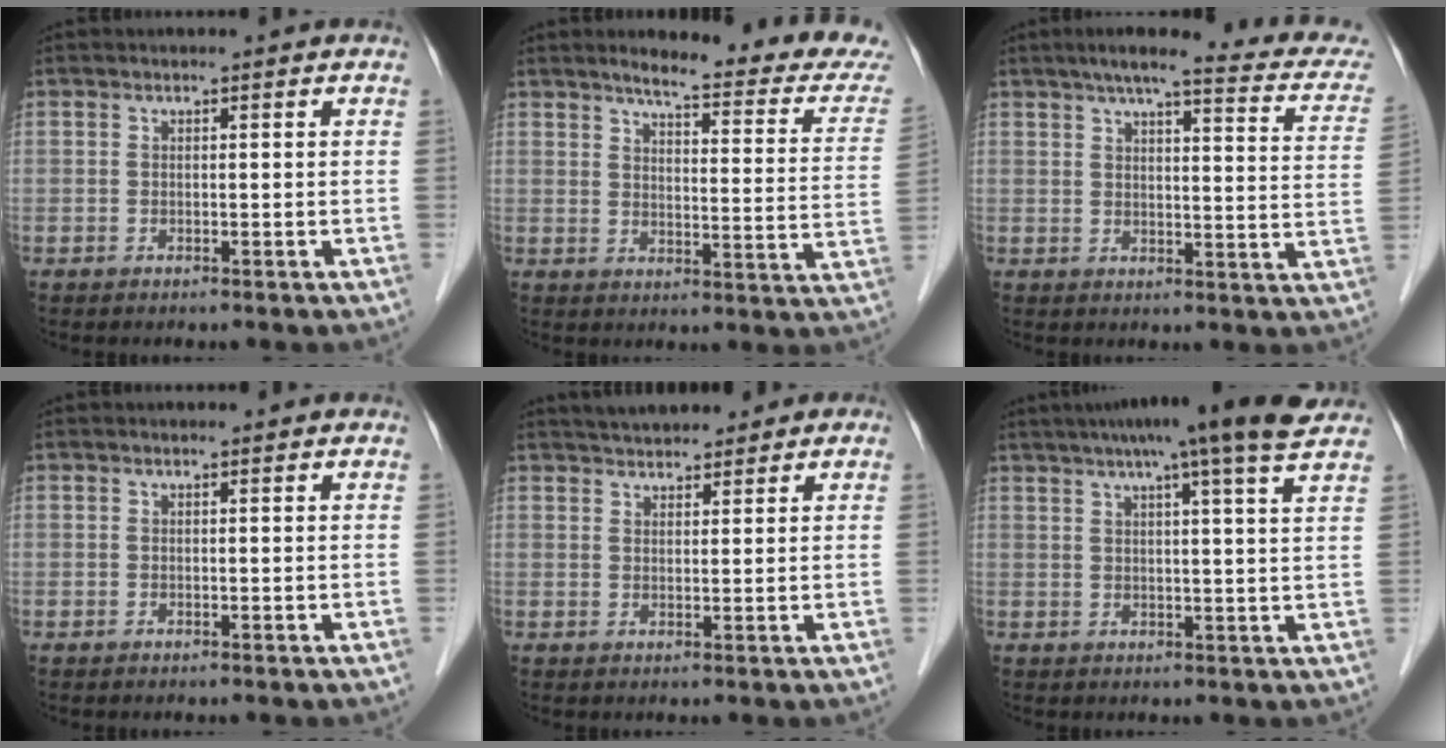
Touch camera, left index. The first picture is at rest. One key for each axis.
{"total": 17.8, "fx": 16.0, "fy": 1.7, "fz": 7.6, "tx": -0.084, "ty": -0.050, "tz": 0.180}
{"total": 18.5, "fx": 15.7, "fy": 2.5, "fz": 9.6, "tx": -0.118, "ty": -0.001, "tz": 0.177}
{"total": 0.0}
{"total": 5.9, "fx": 5.2, "fy": 2.1, "fz": 2.0, "tx": -0.024, "ty": 0.028, "tz": 0.080}
{"total": 13.2, "fx": 10.2, "fy": -0.7, "fz": 8.4, "tx": -0.133, "ty": 0.027, "tz": 0.120}